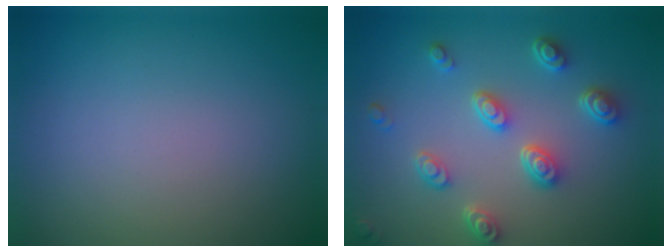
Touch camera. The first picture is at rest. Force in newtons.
{"total": 4.5, "press": 3.6, "slide": 2.6}